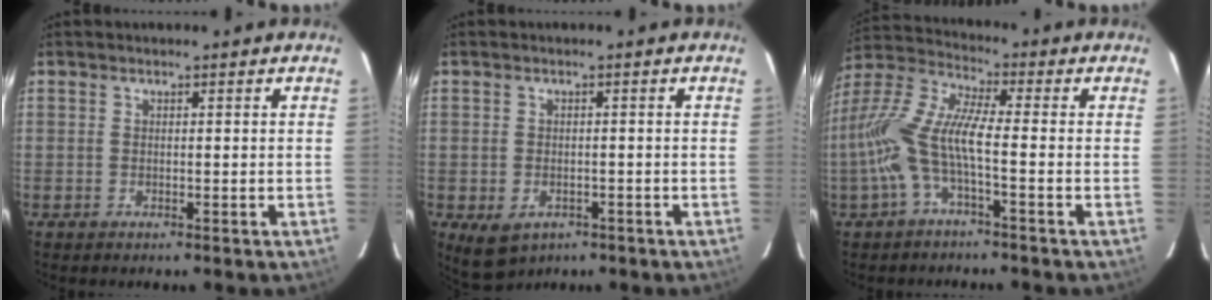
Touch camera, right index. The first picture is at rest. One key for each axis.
{"total": 5.3, "fx": -2.3, "fy": 3.9, "fz": 2.8, "tx": -0.057, "ty": -0.011, "tz": -0.021}
{"total": 11.9, "fx": -2.9, "fy": 2.3, "fz": 11.3, "tx": -0.237, "ty": 0.004, "tz": -0.059}